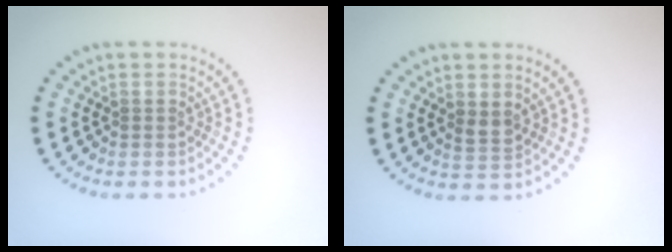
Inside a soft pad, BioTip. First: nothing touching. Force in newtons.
{"total": 1.4, "press": 1.3, "slide": 0.5}